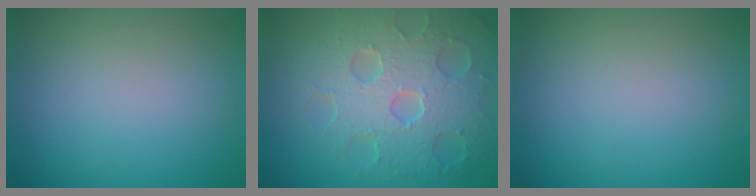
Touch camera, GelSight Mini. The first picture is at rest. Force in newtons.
{"total": 7.9, "press": 5.8, "slide": 5.3}
{"total": 0.0}